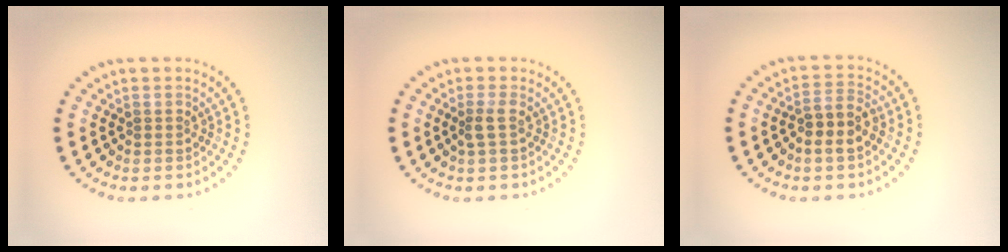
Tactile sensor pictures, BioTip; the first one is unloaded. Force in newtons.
{"total": 1.2, "press": 1.0, "slide": 0.6}
{"total": 2.9, "press": 2.7, "slide": 1.1}